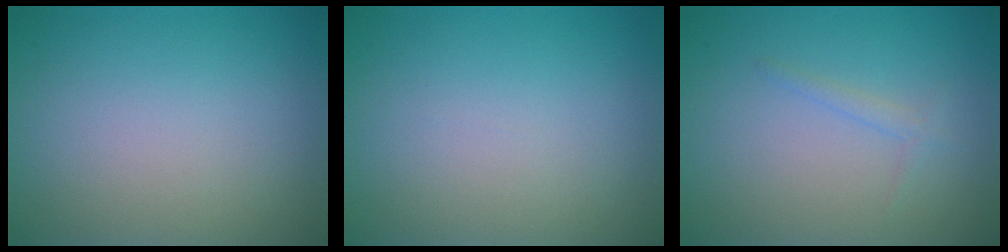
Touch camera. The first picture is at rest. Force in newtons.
{"total": 0.0}
{"total": 1.0, "press": 1.0, "slide": 0.1}